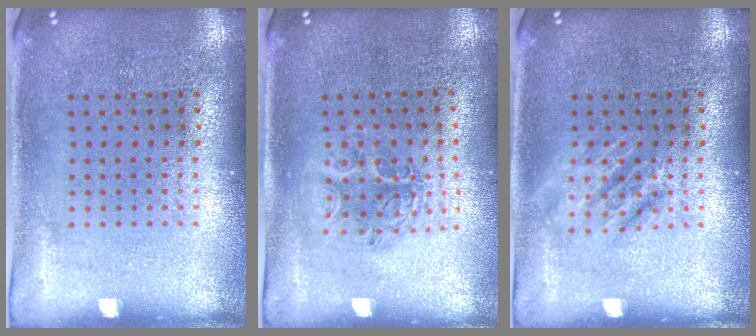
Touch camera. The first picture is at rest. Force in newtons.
{"total": 1.2, "press": 1.2, "slide": 0.4}
{"total": 1.9, "press": 1.9, "slide": 0.3}